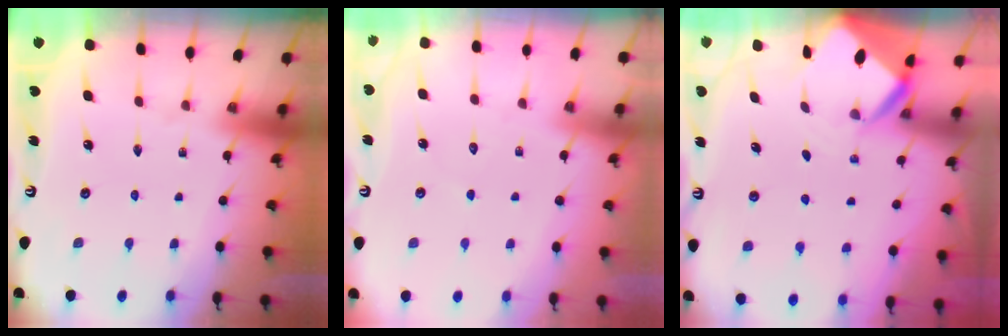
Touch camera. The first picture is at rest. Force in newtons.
{"total": 4.0, "press": 3.9, "slide": 0.5}
{"total": 4.3, "press": 4.3, "slide": 0.2}